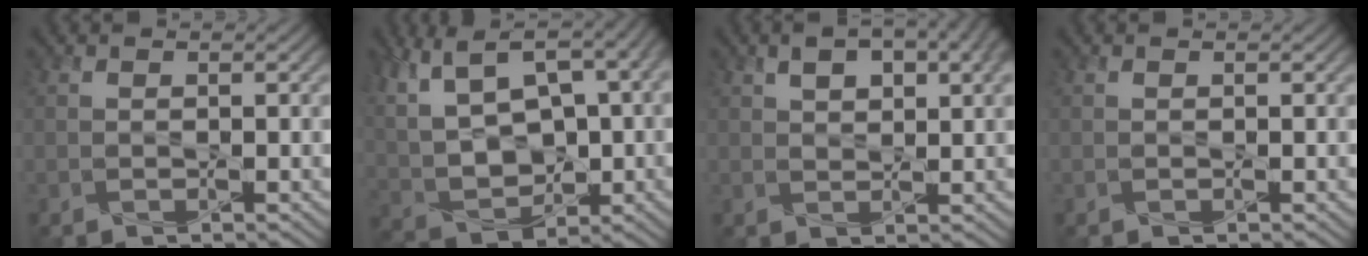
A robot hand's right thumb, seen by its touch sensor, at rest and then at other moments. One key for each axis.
{"total": 15.1, "fx": 4.9, "fy": 8.5, "fz": 11.5, "tx": -0.270, "ty": 0.017, "tz": 0.123}
{"total": 8.7, "fx": 4.3, "fy": 3.9, "fz": 6.5, "tx": -0.111, "ty": 0.015, "tz": 0.066}
{"total": 0.0}